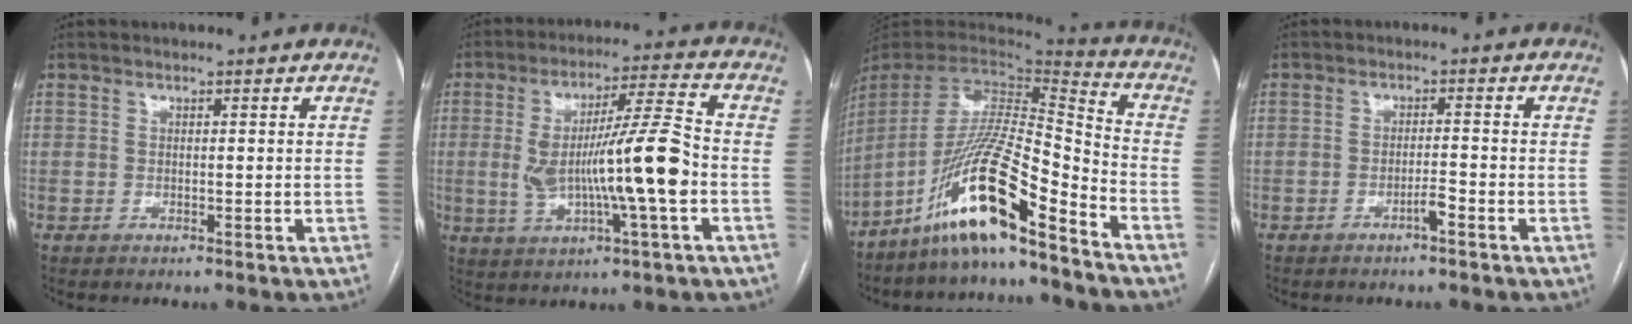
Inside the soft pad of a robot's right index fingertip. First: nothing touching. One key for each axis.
{"total": 13.8, "fx": -1.6, "fy": 0.7, "fz": 13.7, "tx": -0.251, "ty": 0.010, "tz": -0.027}
{"total": 18.0, "fx": -12.8, "fy": 1.0, "fz": 12.7, "tx": -0.260, "ty": -0.005, "tz": -0.238}
{"total": 2.0, "fx": -1.3, "fy": 0.0, "fz": 1.5, "tx": -0.026, "ty": 0.001, "tz": -0.023}